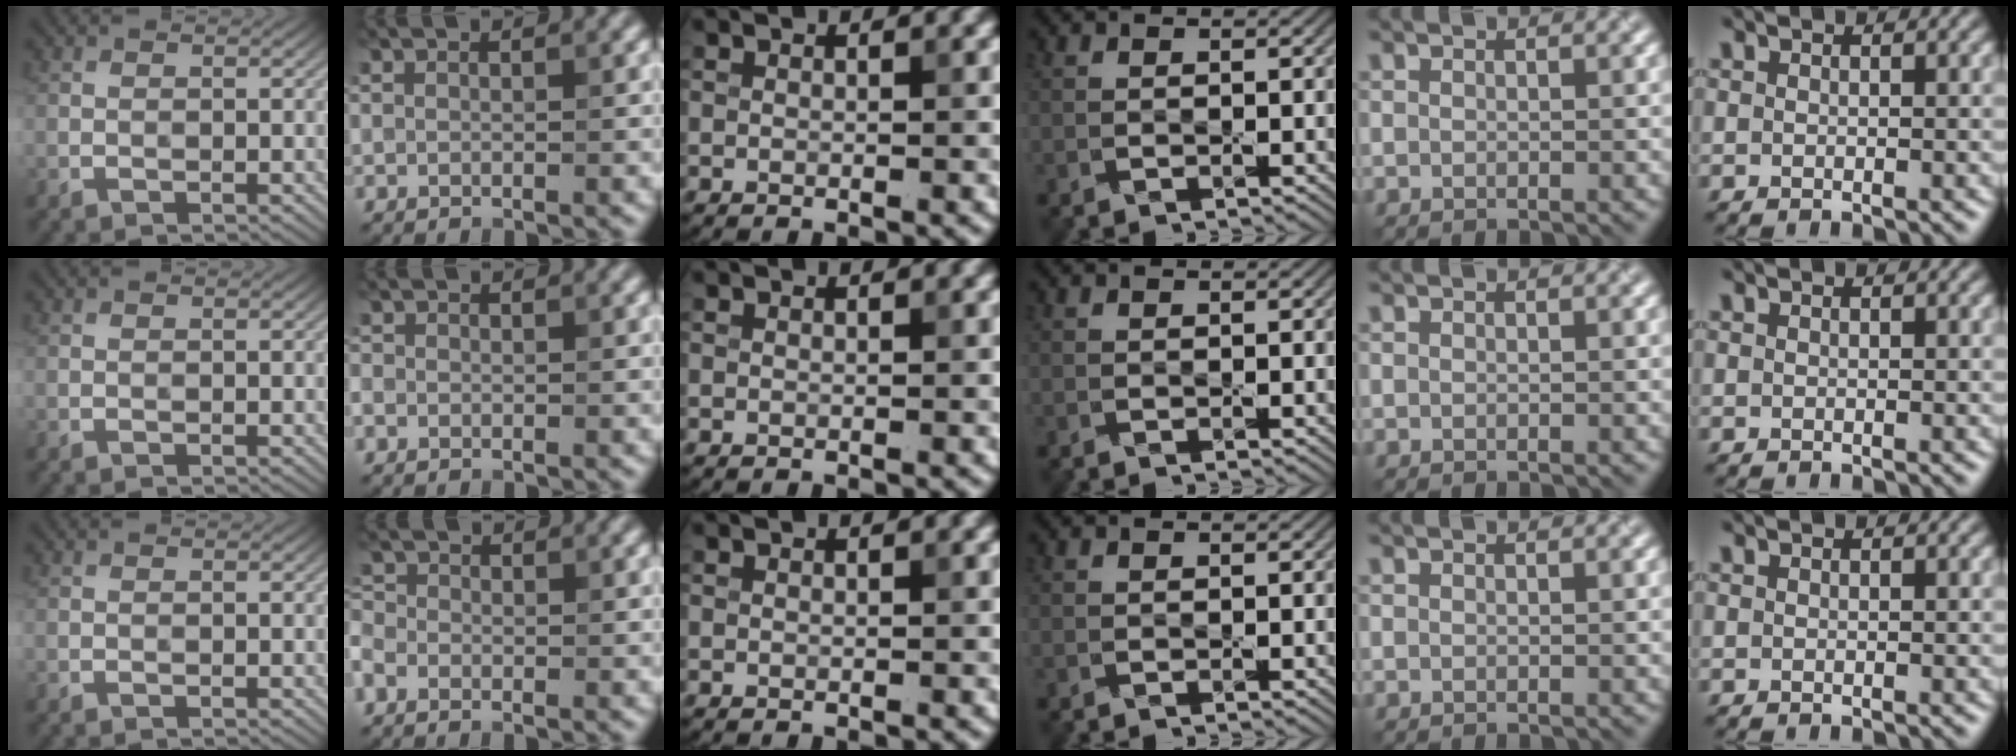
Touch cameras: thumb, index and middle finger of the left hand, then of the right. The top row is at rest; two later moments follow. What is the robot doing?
{"motion": "press", "object": "calculator"}